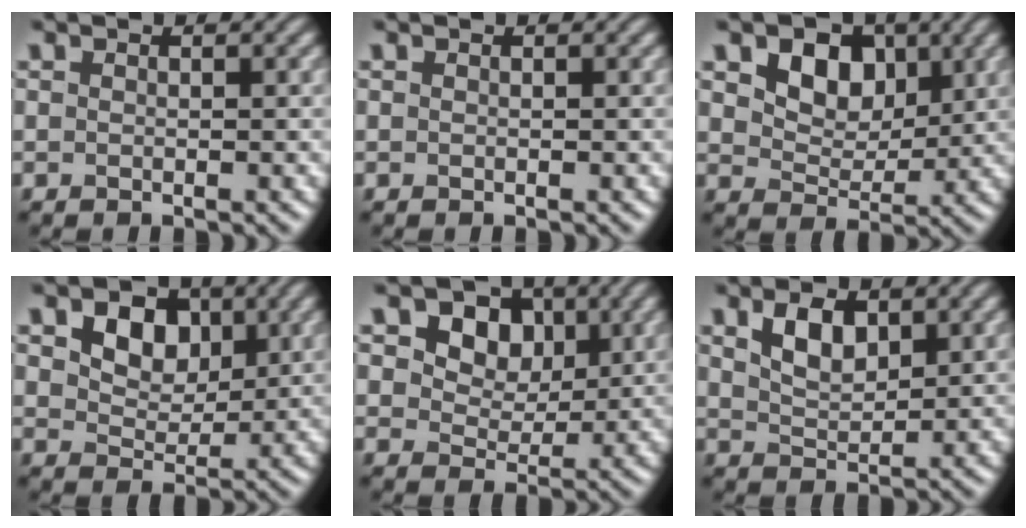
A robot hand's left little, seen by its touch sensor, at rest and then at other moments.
{"total": 0.0}
{"total": 5.8, "force": [2.5, 4.1, 3.2], "torque": [-0.072, -0.010, 0.046]}
{"total": 5.4, "force": [2.2, 3.7, 3.2], "torque": [-0.066, -0.007, 0.029]}
{"total": 7.7, "force": [3.5, 5.5, 3.9], "torque": [-0.084, -0.001, 0.060]}
{"total": 3.3, "force": [1.7, 1.8, 2.2], "torque": [-0.047, 0.000, 0.035]}